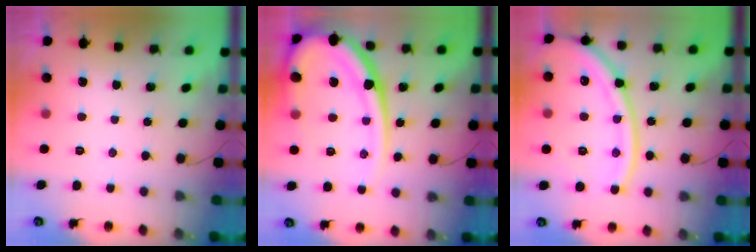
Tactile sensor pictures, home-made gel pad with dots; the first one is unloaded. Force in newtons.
{"total": 22.2, "press": 22.1, "slide": 2.5}
{"total": 19.9, "press": 19.8, "slide": 2.0}